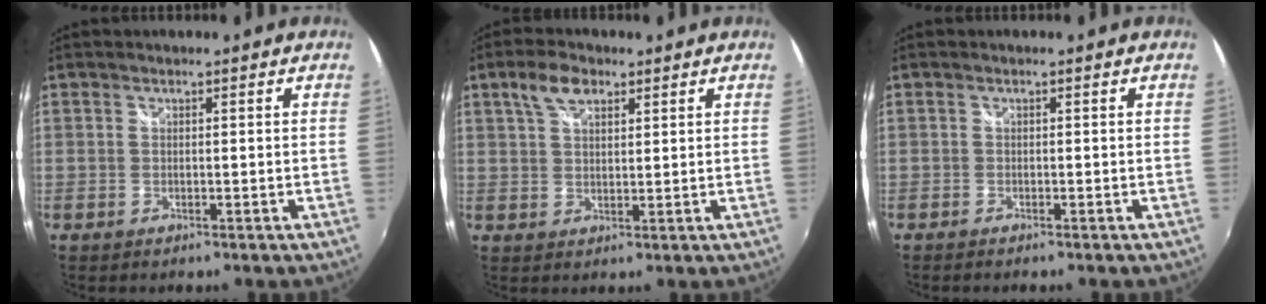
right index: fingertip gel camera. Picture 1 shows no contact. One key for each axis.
{"total": 5.5, "fx": 3.1, "fy": 2.9, "fz": 3.6, "tx": -0.066, "ty": 0.013, "tz": 0.057}
{"total": 0.9, "fx": -0.8, "fy": 0.2, "fz": 0.3, "tx": -0.010, "ty": -0.004, "tz": -0.015}